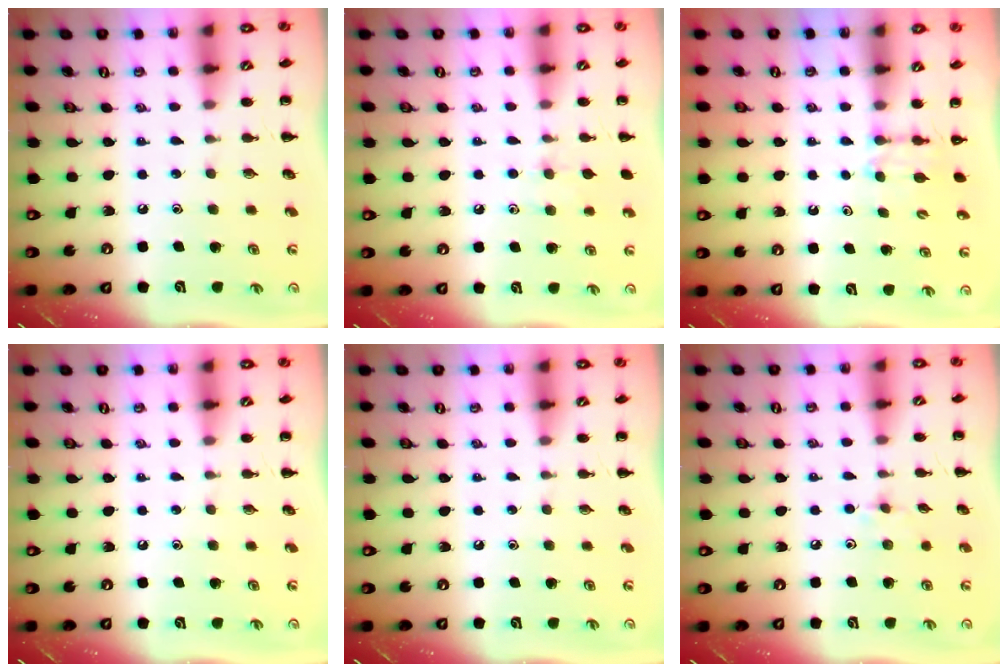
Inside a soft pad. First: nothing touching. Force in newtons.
{"total": 6.1, "press": 5.8, "slide": 1.9}
{"total": 4.2, "press": 4.0, "slide": 1.3}
{"total": 0.0}
{"total": 0.0}
{"total": 4.6, "press": 4.2, "slide": 1.7}